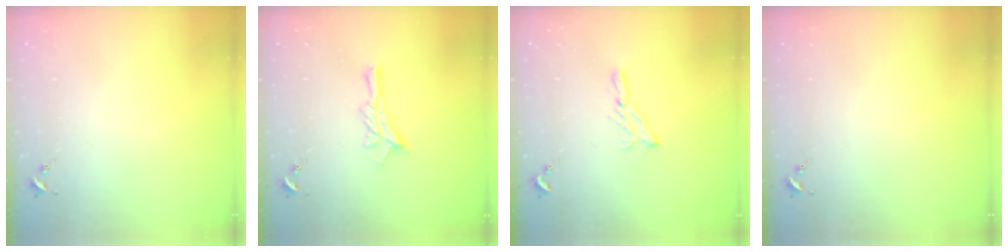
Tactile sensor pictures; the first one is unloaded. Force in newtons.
{"total": 9.5, "press": 9.5, "slide": 0.4}
{"total": 6.9, "press": 6.9, "slide": 0.3}
{"total": 0.0}